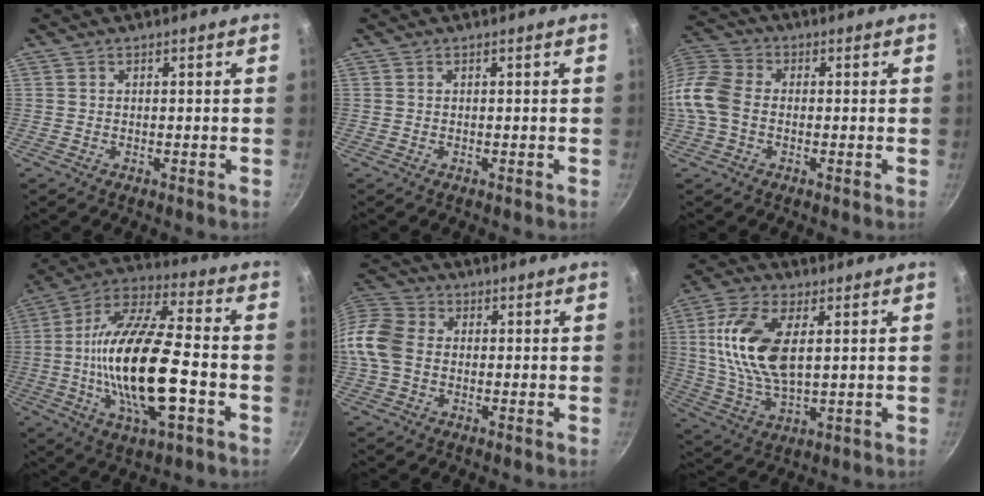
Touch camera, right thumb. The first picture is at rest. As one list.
[{"total": 0.0}, {"total": 9.7, "force": [-1.7, 7.1, 6.4], "torque": [-0.122, 0.024, -0.055]}, {"total": 23.0, "force": [-3.9, 8.3, 21.1], "torque": [-0.392, 0.019, -0.081]}, {"total": 11.9, "force": [-0.9, 9.3, 7.4], "torque": [-0.145, 0.023, -0.038]}, {"total": 15.1, "force": [3.1, 7.5, 12.7], "torque": [-0.248, -0.005, 0.060]}]